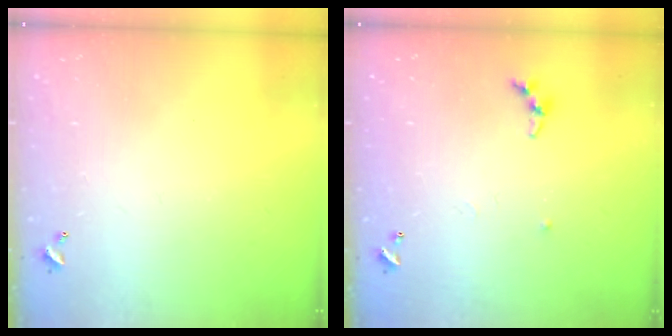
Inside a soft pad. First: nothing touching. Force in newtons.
{"total": 5.3, "press": 5.2, "slide": 0.7}